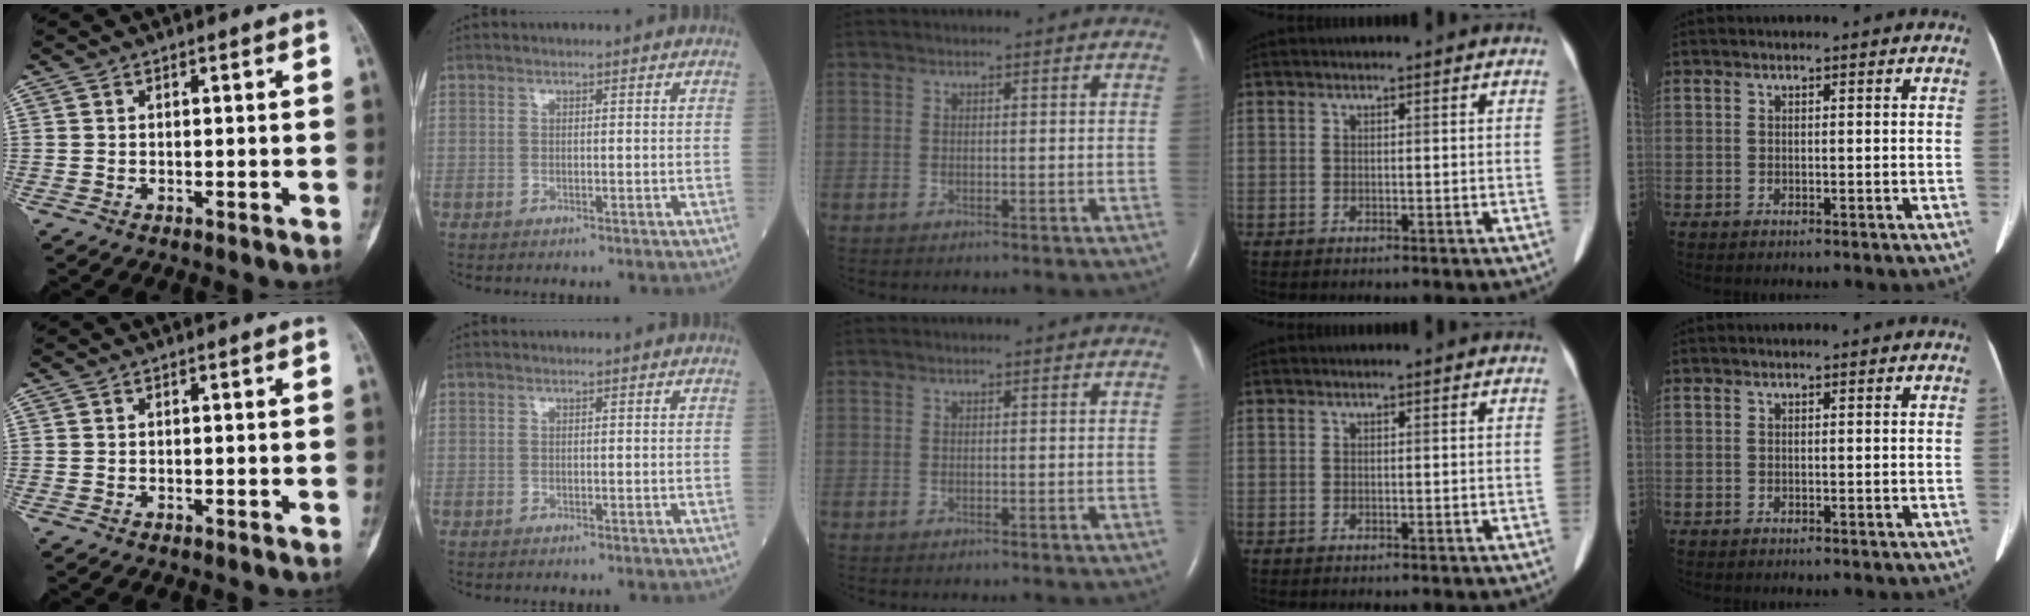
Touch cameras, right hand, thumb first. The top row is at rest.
{}